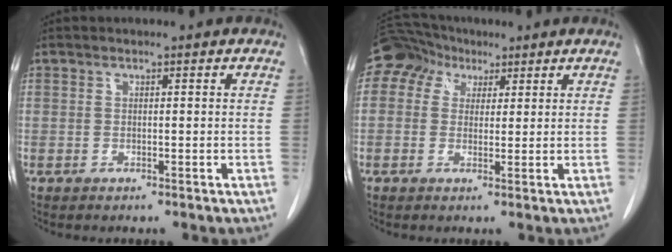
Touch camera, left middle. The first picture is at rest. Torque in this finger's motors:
{"motor_torque": [-0.21, 0.22, -0.17, -0.03]}